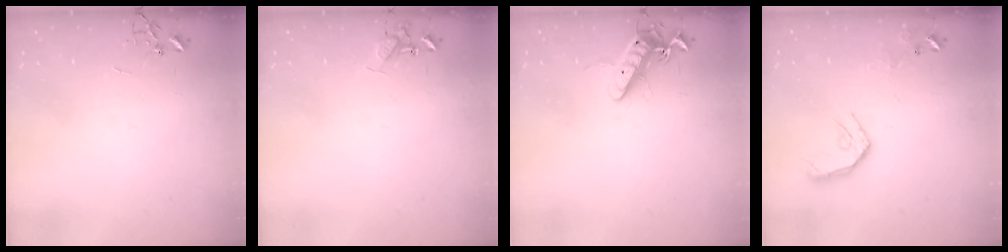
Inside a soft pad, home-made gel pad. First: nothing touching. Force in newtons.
{"total": 8.6, "press": 8.6, "slide": 0.7}
{"total": 12.4, "press": 12.4, "slide": 0.9}
{"total": 11.7, "press": 11.6, "slide": 1.2}